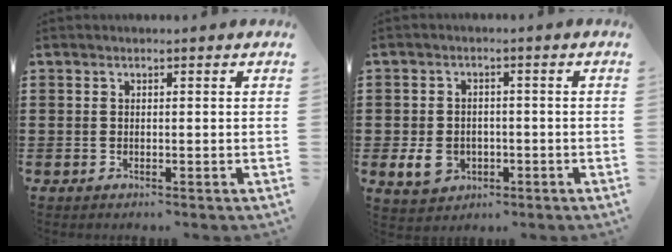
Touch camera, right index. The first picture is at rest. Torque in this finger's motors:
{"motor_torque": [1.08, 1.06, 0.16, 0.03]}